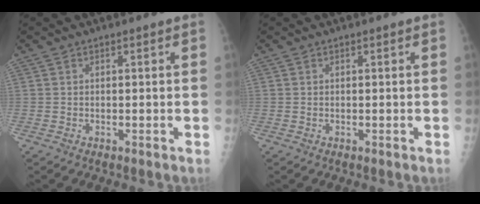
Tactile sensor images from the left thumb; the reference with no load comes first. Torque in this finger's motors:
{"motor_torque": [-0.23, 0.03, -0.15, -0.05, 0.00]}